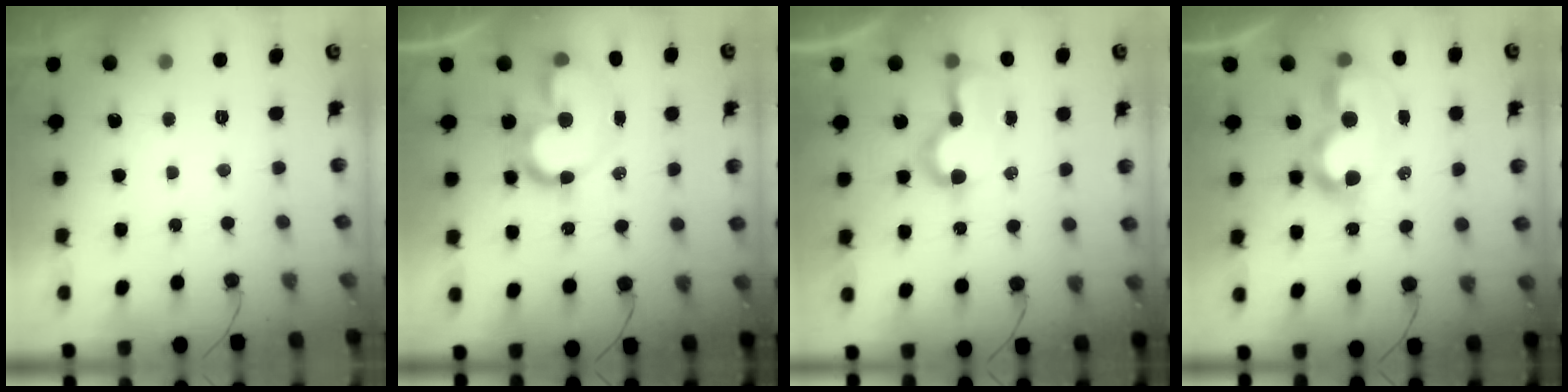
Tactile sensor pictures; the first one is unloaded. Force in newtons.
{"total": 11.9, "press": 11.7, "slide": 2.0}
{"total": 7.6, "press": 7.6, "slide": 0.3}
{"total": 10.7, "press": 10.7, "slide": 1.1}